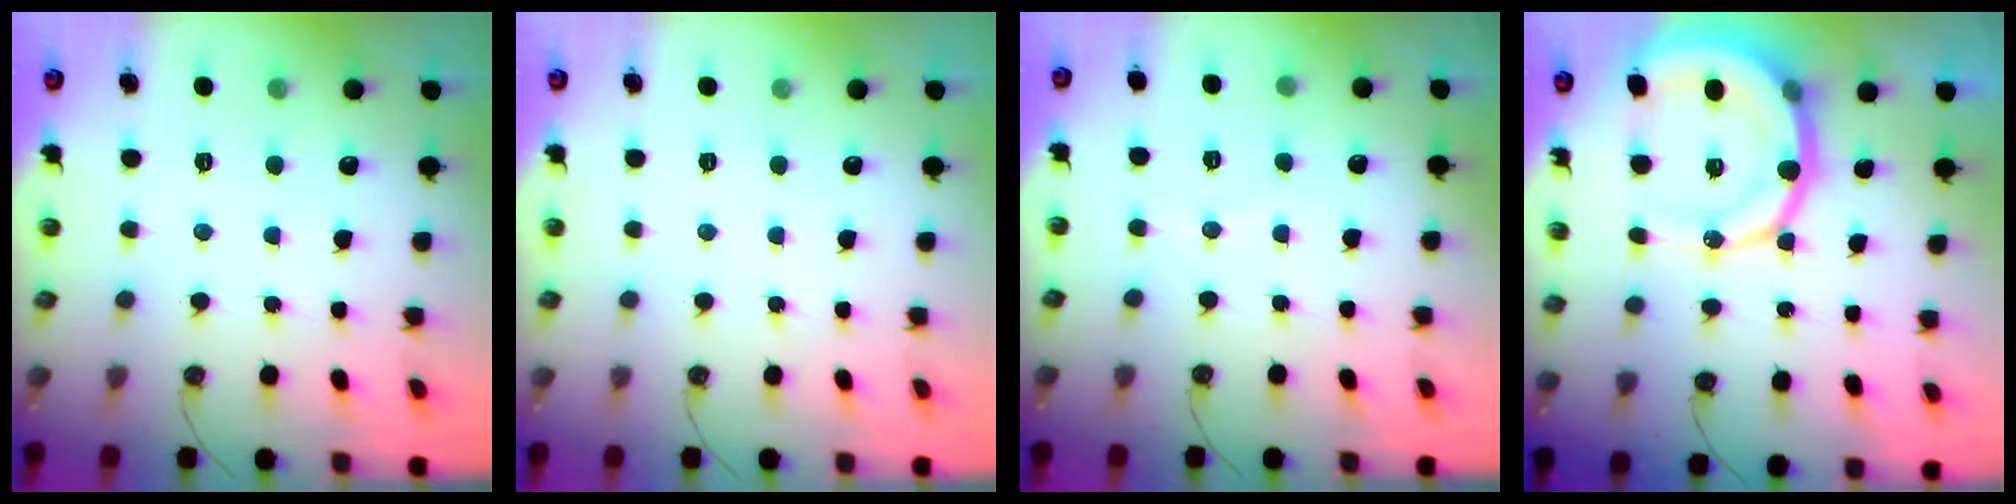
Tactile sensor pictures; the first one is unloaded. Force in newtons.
{"total": 0.0}
{"total": 1.8, "press": 1.8, "slide": 0.2}
{"total": 19.2, "press": 18.9, "slide": 3.4}